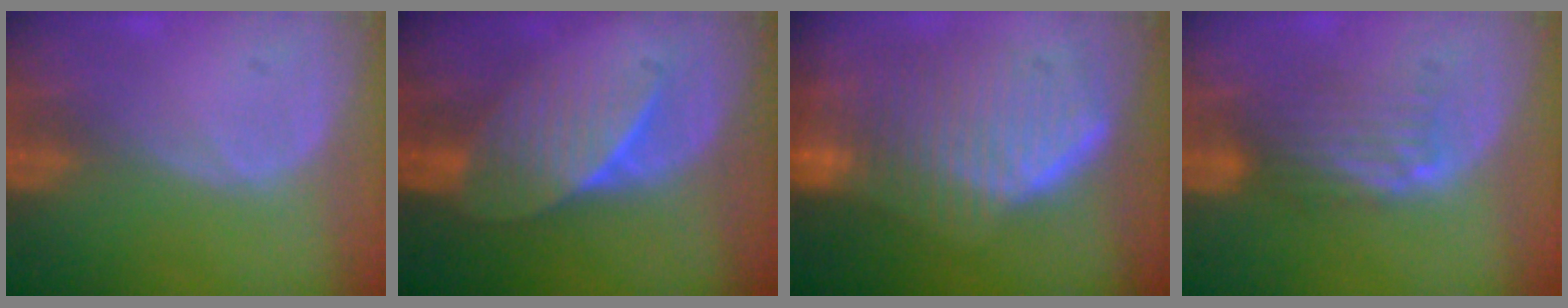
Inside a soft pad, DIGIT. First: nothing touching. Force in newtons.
{"total": 7.2, "press": 6.6, "slide": 2.8}
{"total": 10.4, "press": 9.0, "slide": 5.1}
{"total": 5.1, "press": 4.4, "slide": 2.6}